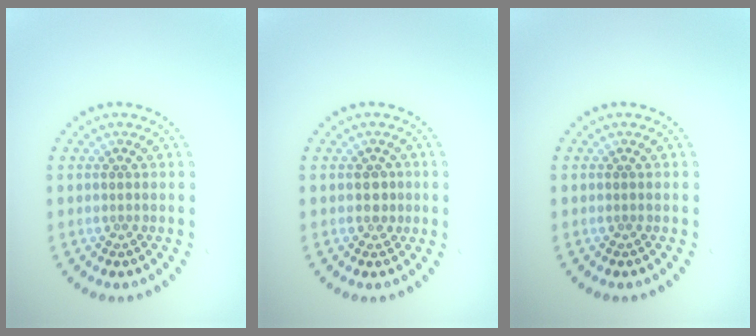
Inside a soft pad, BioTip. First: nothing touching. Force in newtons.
{"total": 1.5, "press": 1.3, "slide": 0.6}
{"total": 0.0}